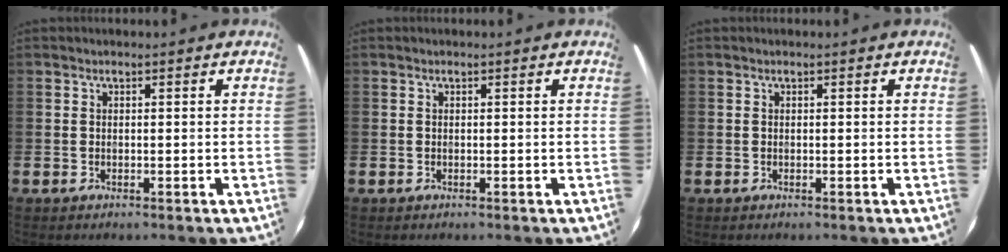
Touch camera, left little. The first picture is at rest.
{"total": 0.0}
{"total": 0.0}